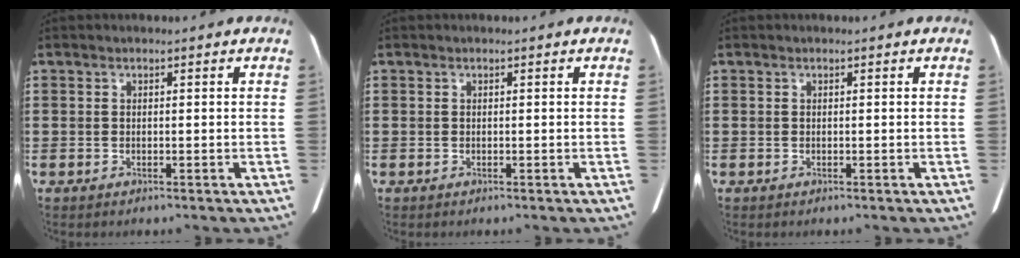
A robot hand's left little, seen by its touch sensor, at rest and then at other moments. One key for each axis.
{"total": 0.0}
{"total": 0.0}